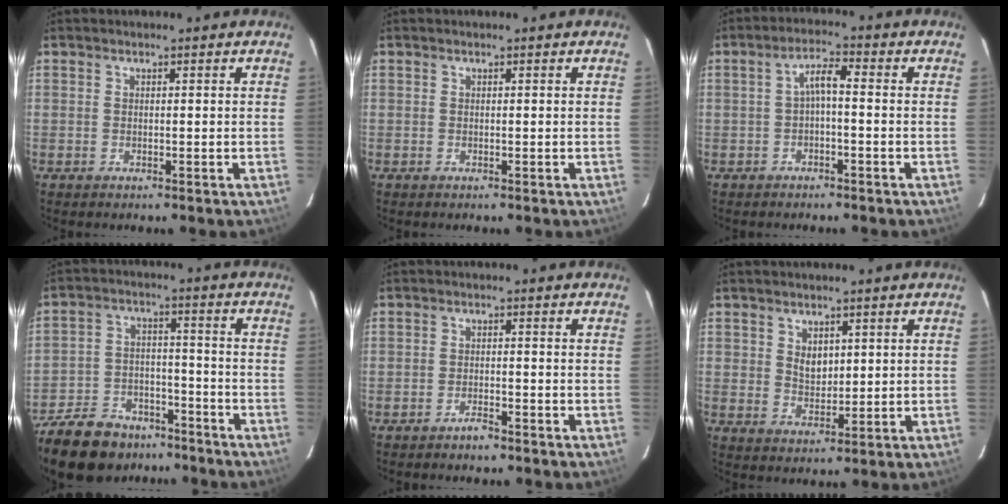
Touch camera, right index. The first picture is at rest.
{"total": 0.0}
{"total": 3.3, "force": [-1.0, 0.8, 3.1], "torque": [-0.064, 0.012, -0.016]}
{"total": 20.1, "force": [-15.5, 10.0, 8.0], "torque": [-0.202, 0.009, -0.234]}
{"total": 2.0, "force": [-1.8, 0.4, 0.8], "torque": [-0.020, 0.002, -0.030]}
{"total": 3.9, "force": [1.4, 3.0, 2.1], "torque": [-0.032, 0.002, 0.028]}